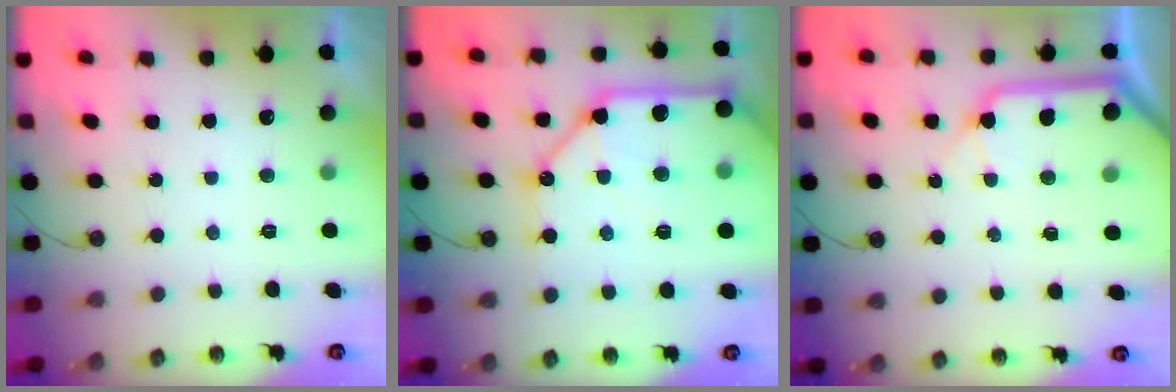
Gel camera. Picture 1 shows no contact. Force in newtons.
{"total": 21.5, "press": 21.3, "slide": 2.8}
{"total": 12.1, "press": 12.0, "slide": 1.7}